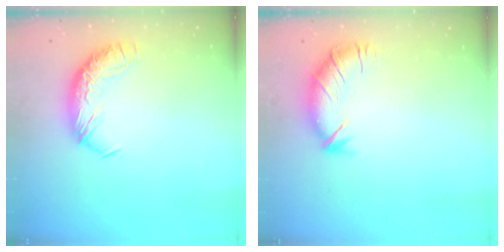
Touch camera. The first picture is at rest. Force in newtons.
{"total": 2.7, "press": 2.0, "slide": 1.8}